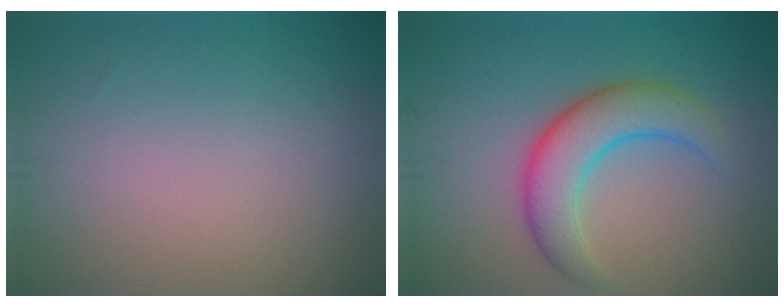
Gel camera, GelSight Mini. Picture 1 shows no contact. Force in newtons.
{"total": 5.0, "press": 5.0, "slide": 0.2}